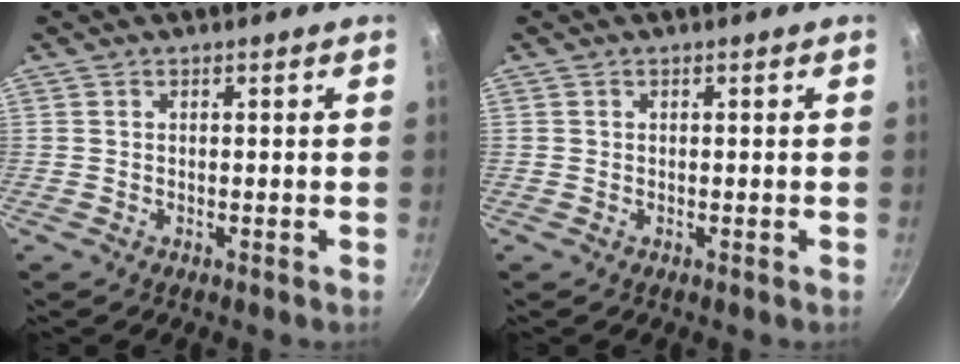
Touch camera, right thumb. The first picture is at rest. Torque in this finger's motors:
{"motor_torque": [-0.42, 0.14, 0.35, -0.29, 0.00]}